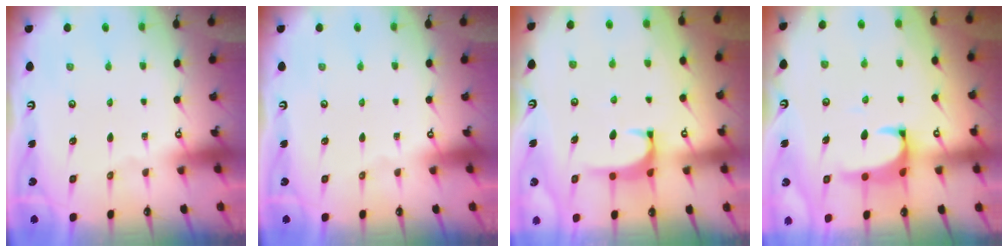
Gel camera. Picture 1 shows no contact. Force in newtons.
{"total": 0.0}
{"total": 1.1, "press": 0.8, "slide": 0.8}
{"total": 1.5, "press": 1.4, "slide": 0.7}